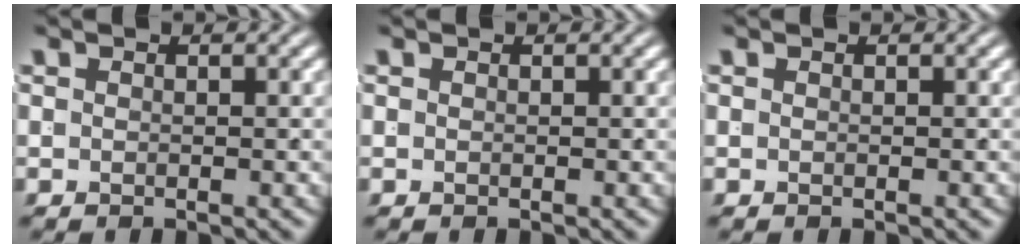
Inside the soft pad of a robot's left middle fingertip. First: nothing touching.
{"total": 0.0}
{"total": 0.0}